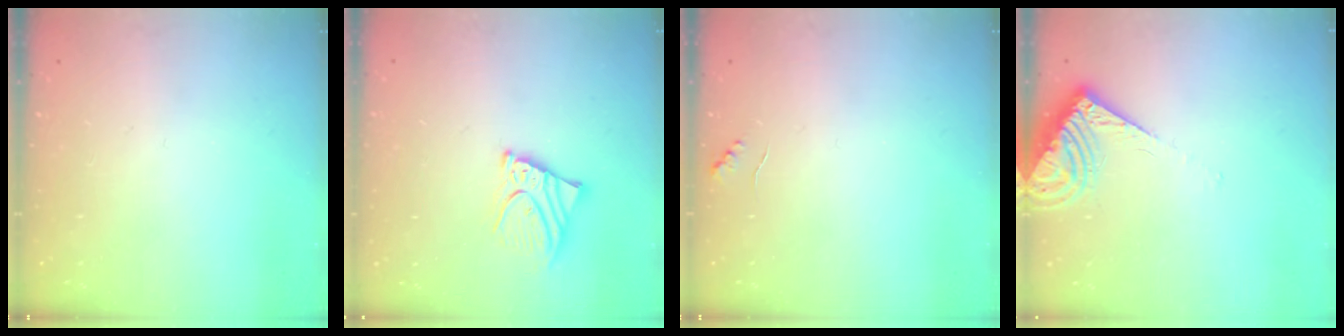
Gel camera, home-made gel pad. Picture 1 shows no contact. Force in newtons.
{"total": 8.6, "press": 8.5, "slide": 0.9}
{"total": 4.2, "press": 4.1, "slide": 0.7}
{"total": 9.7, "press": 9.7, "slide": 0.8}